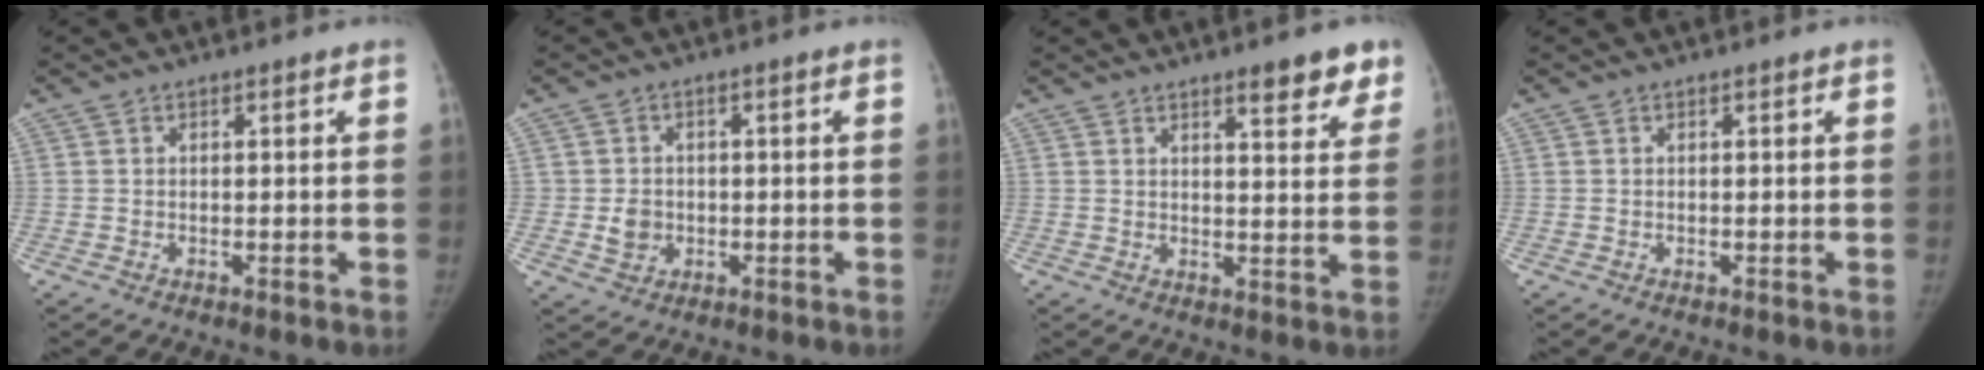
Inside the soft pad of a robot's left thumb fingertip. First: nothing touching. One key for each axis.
{"total": 3.9, "fx": -0.6, "fy": 3.5, "fz": 1.7, "tx": -0.015, "ty": 0.002, "tz": -0.005}
{"total": 7.2, "fx": 5.1, "fy": 2.1, "fz": 4.6, "tx": -0.033, "ty": -0.030, "tz": 0.066}
{"total": 0.0}